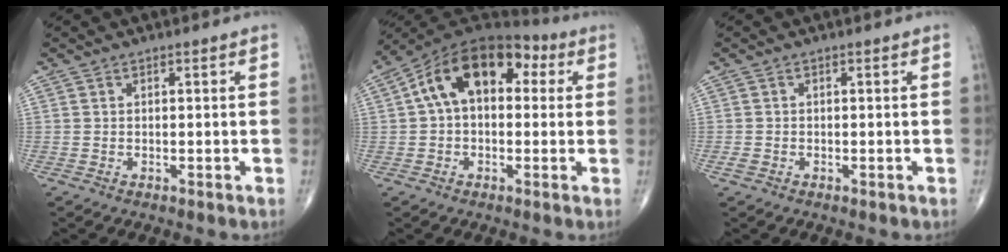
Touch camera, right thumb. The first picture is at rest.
{"total": 15.3, "force": [3.2, 9.4, 11.7], "torque": [-0.166, 0.044, 0.041]}
{"total": 1.0, "force": [-0.5, 0.7, 0.5], "torque": [-0.013, 0.000, -0.010]}